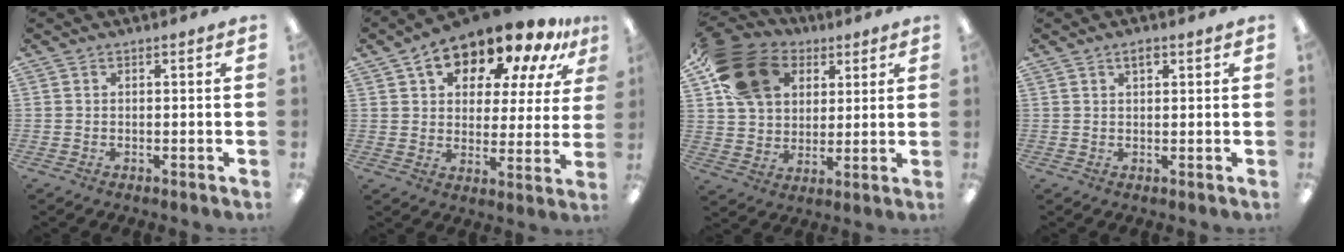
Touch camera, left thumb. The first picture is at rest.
{"total": 16.6, "force": [12.0, 7.4, 8.8], "torque": [-0.144, -0.075, 0.203]}
{"total": 17.4, "force": [8.3, 12.7, 8.6], "torque": [-0.156, -0.021, 0.163]}
{"total": 2.0, "force": [1.2, 0.7, 1.4], "torque": [-0.022, -0.001, 0.019]}